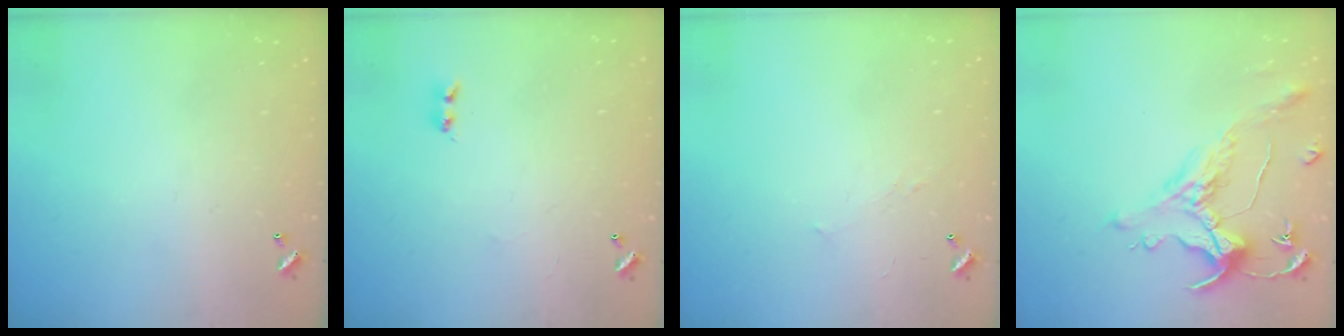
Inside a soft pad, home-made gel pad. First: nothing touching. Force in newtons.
{"total": 2.2, "press": 2.1, "slide": 0.6}
{"total": 2.9, "press": 2.8, "slide": 0.4}
{"total": 0.9, "press": 0.2, "slide": 0.9}